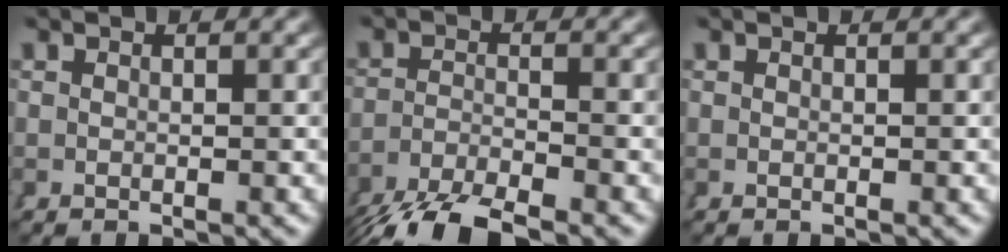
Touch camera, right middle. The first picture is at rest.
{"total": 5.5, "force": [-4.9, 0.8, 2.3], "torque": [-0.032, -0.007, -0.077]}
{"total": 0.0}